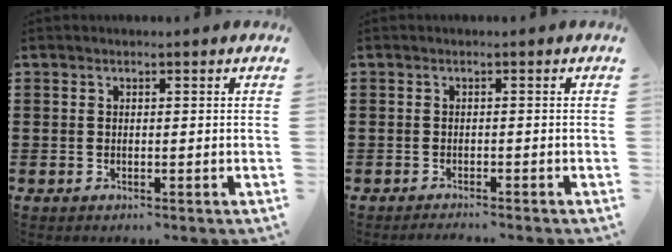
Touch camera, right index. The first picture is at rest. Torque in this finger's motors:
{"motor_torque": [-0.51, 0.24, -1.06, -0.08]}